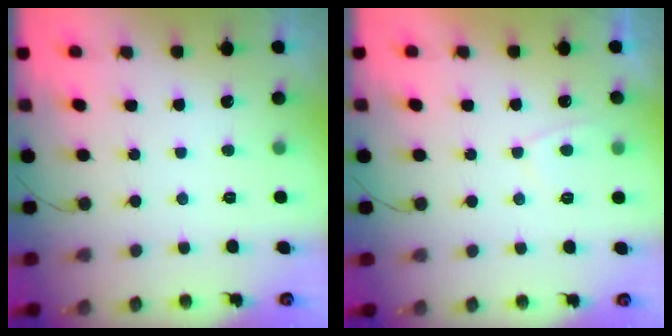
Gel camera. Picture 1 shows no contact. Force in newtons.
{"total": 2.1, "press": 2.0, "slide": 0.6}